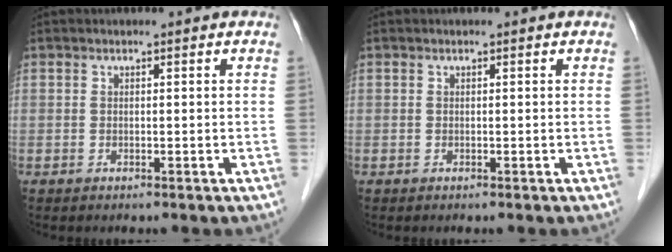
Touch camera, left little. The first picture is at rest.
{"total": 0.0}